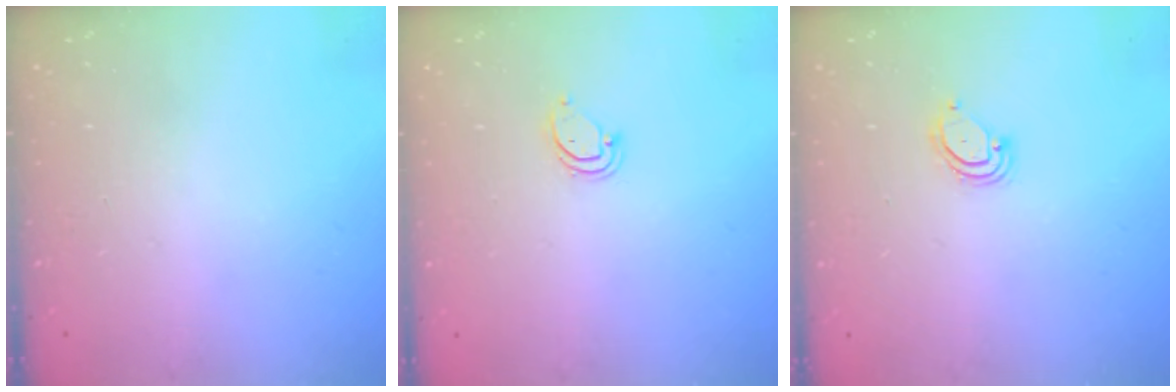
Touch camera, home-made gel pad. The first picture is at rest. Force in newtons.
{"total": 3.6, "press": 3.6, "slide": 0.2}
{"total": 4.4, "press": 4.4, "slide": 0.3}